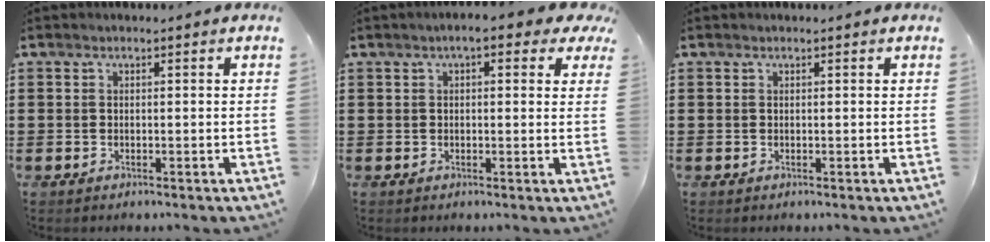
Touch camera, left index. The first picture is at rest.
{"total": 4.2, "force": [2.3, 1.2, 3.2], "torque": [-0.061, 0.002, 0.037]}
{"total": 0.0}